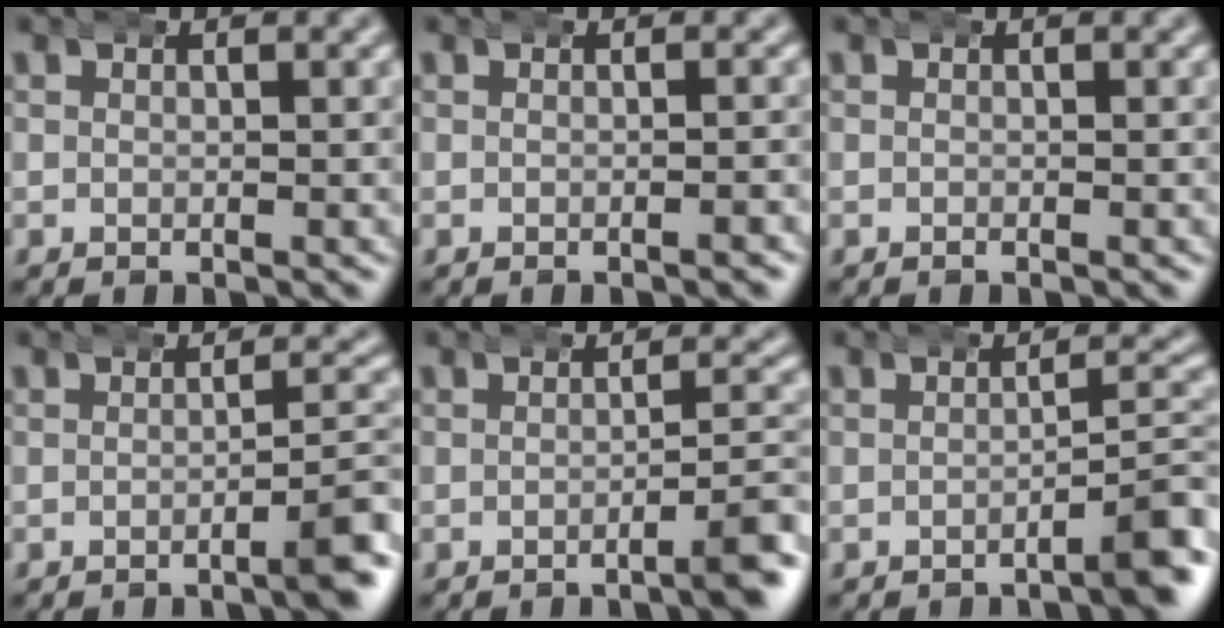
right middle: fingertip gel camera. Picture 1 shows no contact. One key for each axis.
{"total": 0.5, "fx": -0.4, "fy": -0.1, "fz": 0.3, "tx": -0.002, "ty": 0.004, "tz": -0.010}
{"total": 0.0}
{"total": 3.6, "fx": -1.6, "fy": 0.7, "fz": 3.2, "tx": -0.032, "ty": 0.007, "tz": -0.032}
{"total": 3.4, "fx": -1.7, "fy": 0.5, "fz": 2.9, "tx": -0.030, "ty": 0.007, "tz": -0.037}
{"total": 3.9, "fx": -1.9, "fy": 0.9, "fz": 3.3, "tx": -0.035, "ty": 0.007, "tz": -0.036}